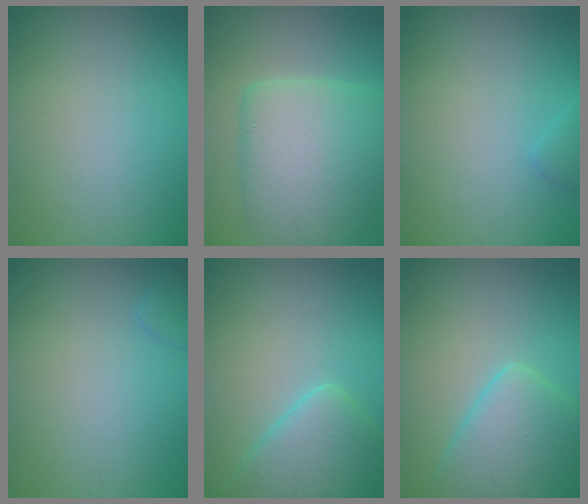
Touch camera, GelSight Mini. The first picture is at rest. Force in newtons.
{"total": 7.7, "press": 7.6, "slide": 0.5}
{"total": 1.0, "press": 1.0, "slide": 0.1}
{"total": 1.0, "press": 1.0, "slide": 0.1}
{"total": 4.6, "press": 4.6, "slide": 0.3}
{"total": 5.3, "press": 5.3, "slide": 0.3}